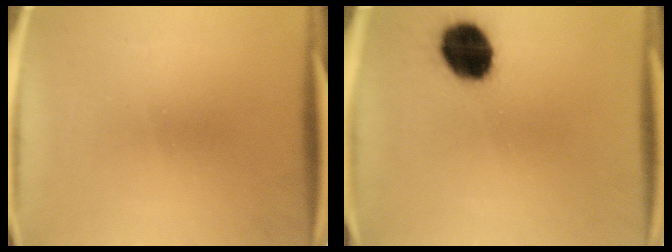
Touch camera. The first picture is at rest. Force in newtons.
{"total": 13.7}